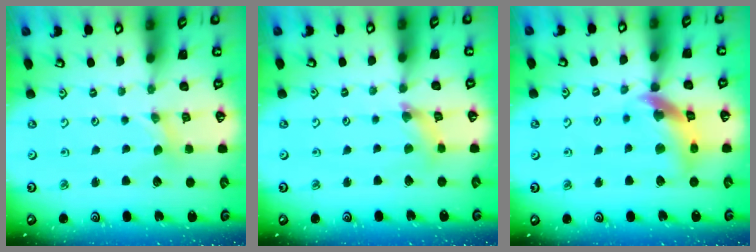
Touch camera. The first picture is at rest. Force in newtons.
{"total": 3.6, "press": 3.6, "slide": 0.2}
{"total": 14.3, "press": 14.2, "slide": 1.7}